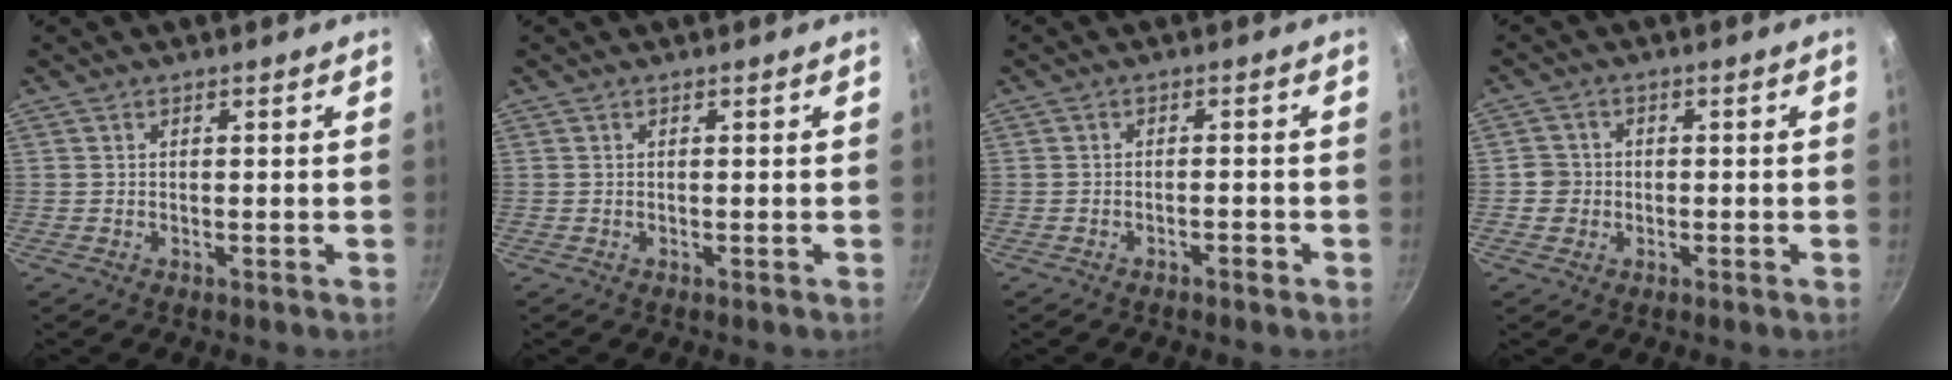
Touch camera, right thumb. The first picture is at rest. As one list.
[{"total": 0.0}, {"total": 1.7, "force": [-1.2, 0.6, 1.1], "torque": [-0.014, 0.013, -0.017]}, {"total": 3.3, "force": [-0.7, 3.1, 0.7], "torque": [0.003, 0.010, -0.015]}]